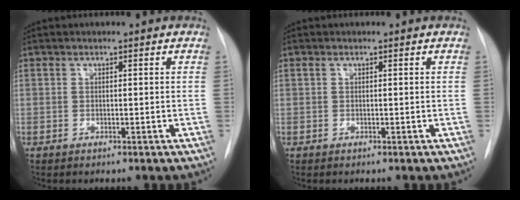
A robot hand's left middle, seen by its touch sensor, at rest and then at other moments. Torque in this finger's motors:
{"motor_torque": [-0.08, 0.05, -0.01, 0.00]}